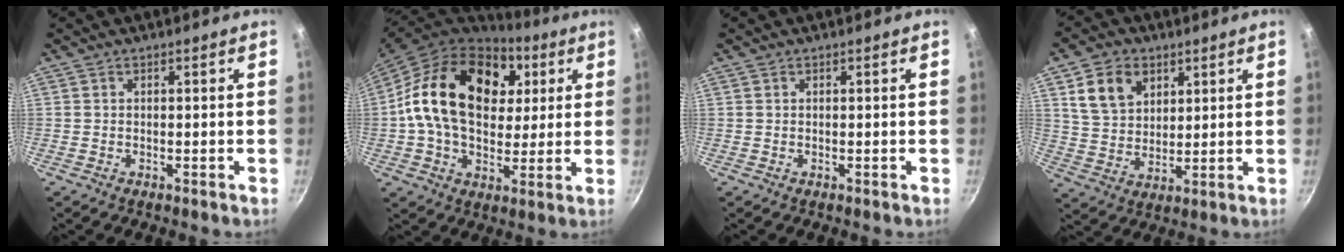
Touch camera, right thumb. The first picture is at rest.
{"total": 23.7, "force": [5.8, 16.3, 16.2], "torque": [-0.261, 0.005, 0.085]}
{"total": 0.0}
{"total": 10.3, "force": [4.5, 7.5, 5.5], "torque": [-0.080, -0.013, 0.086]}